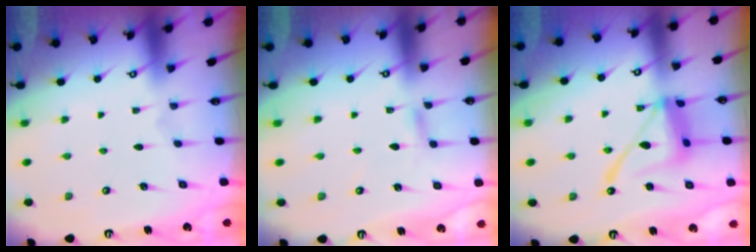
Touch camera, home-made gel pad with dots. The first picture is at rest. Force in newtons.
{"total": 2.3, "press": 2.3, "slide": 0.1}
{"total": 15.4, "press": 15.3, "slide": 1.4}